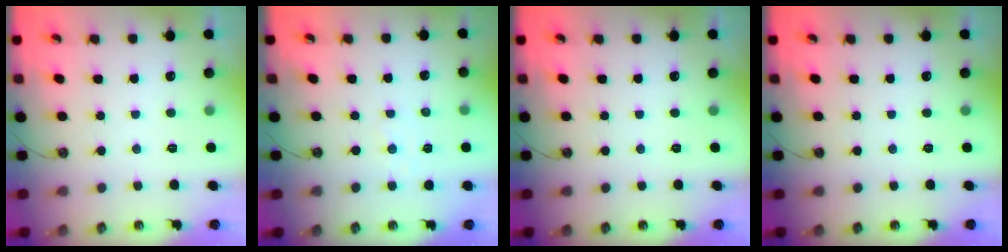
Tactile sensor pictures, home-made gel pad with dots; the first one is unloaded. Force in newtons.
{"total": 1.4, "press": 1.4, "slide": 0.2}
{"total": 0.0}
{"total": 0.0}